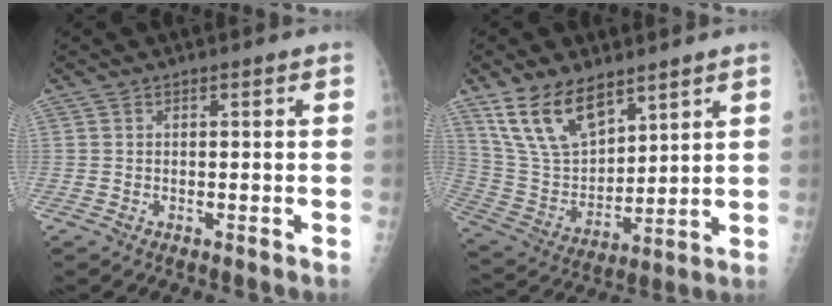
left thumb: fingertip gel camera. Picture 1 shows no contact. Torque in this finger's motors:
{"motor_torque": [1.07, 1.11, 1.37, -1.10, 0.40]}